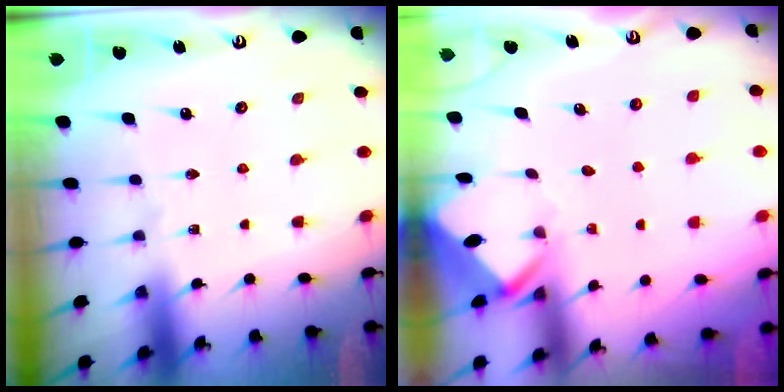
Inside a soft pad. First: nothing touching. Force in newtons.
{"total": 3.1, "press": 3.1, "slide": 0.1}